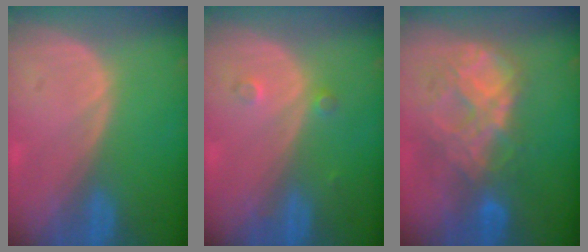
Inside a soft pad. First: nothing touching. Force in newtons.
{"total": 1.9, "press": 1.6, "slide": 1.0}
{"total": 8.8, "press": 7.6, "slide": 4.5}